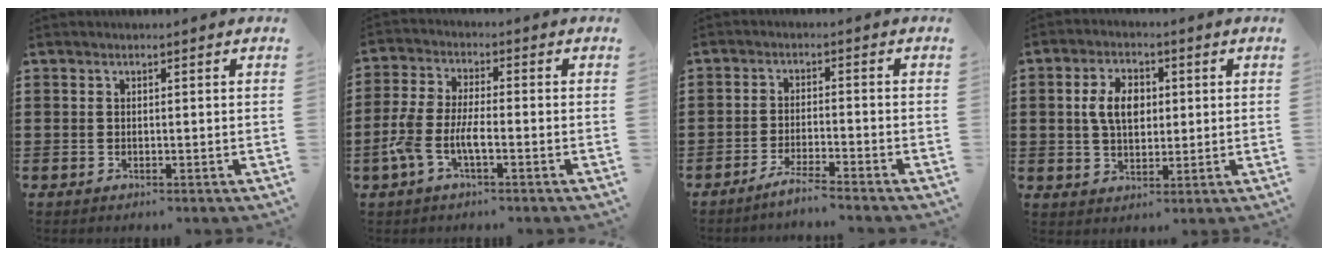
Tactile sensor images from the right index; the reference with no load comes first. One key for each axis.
{"total": 5.8, "fx": -2.6, "fy": 1.9, "fz": 4.9, "tx": -0.125, "ty": -0.010, "tz": -0.057}
{"total": 3.3, "fx": -3.0, "fy": -0.5, "fz": 1.2, "tx": -0.020, "ty": 0.000, "tz": -0.057}
{"total": 6.0, "fx": 0.9, "fy": 3.9, "fz": 4.6, "tx": -0.098, "ty": 0.010, "tz": 0.008}